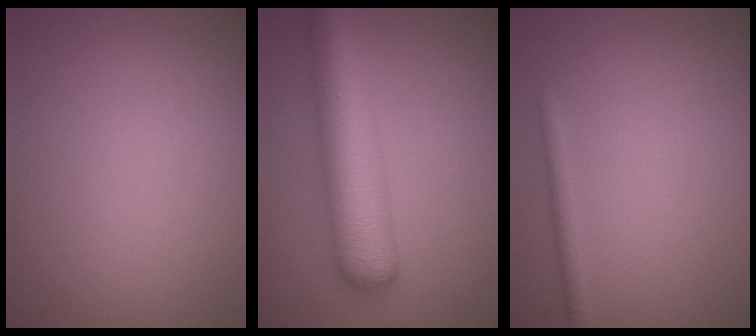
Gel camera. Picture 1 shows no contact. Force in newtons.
{"total": 8.4, "press": 8.4, "slide": 0.3}
{"total": 1.5, "press": 1.4, "slide": 0.1}